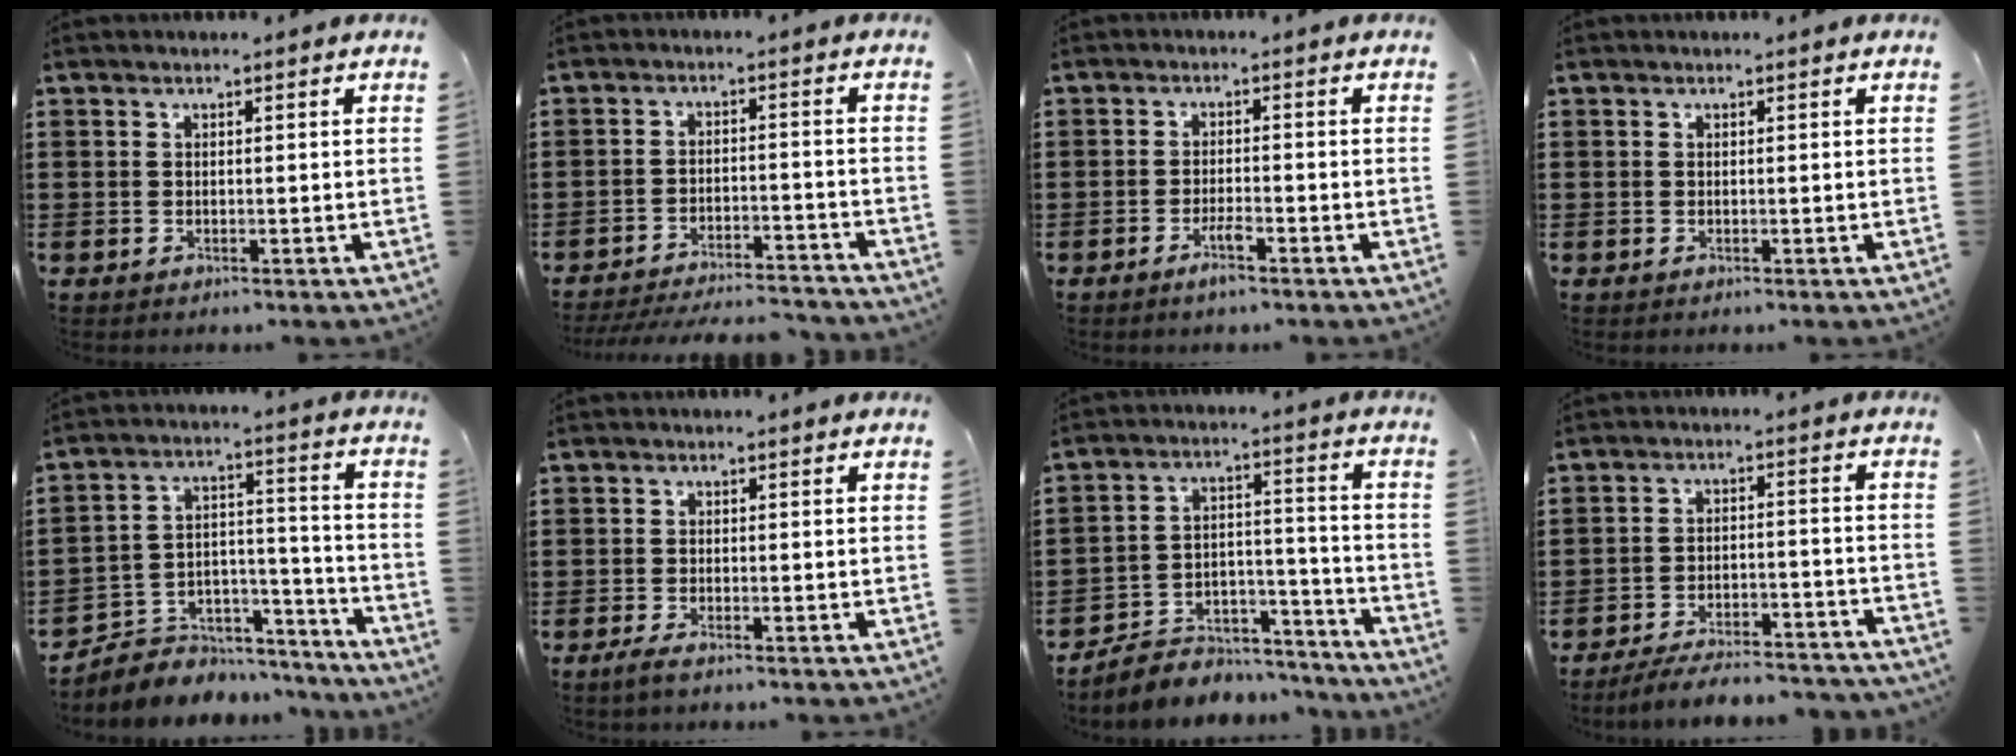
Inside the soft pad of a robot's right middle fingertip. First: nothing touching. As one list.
[{"total": 4.9, "force": [-4.7, 0.0, 1.3], "torque": [-0.029, -0.007, -0.094]}, {"total": 2.9, "force": [-1.8, 0.3, 2.2], "torque": [-0.045, -0.002, -0.034]}, {"total": 0.0}, {"total": 4.9, "force": [-4.1, 2.8, 0.1], "torque": [-0.009, 0.008, -0.080]}, {"total": 1.2, "force": [-0.8, 0.0, 0.9], "torque": [-0.018, -0.005, -0.013]}, {"total": 5.6, "force": [-5.2, 2.1, 0.6], "torque": [-0.018, 0.011, -0.103]}, {"total": 5.7, "force": [-5.4, 0.3, 1.8], "torque": [-0.036, -0.005, -0.105]}]